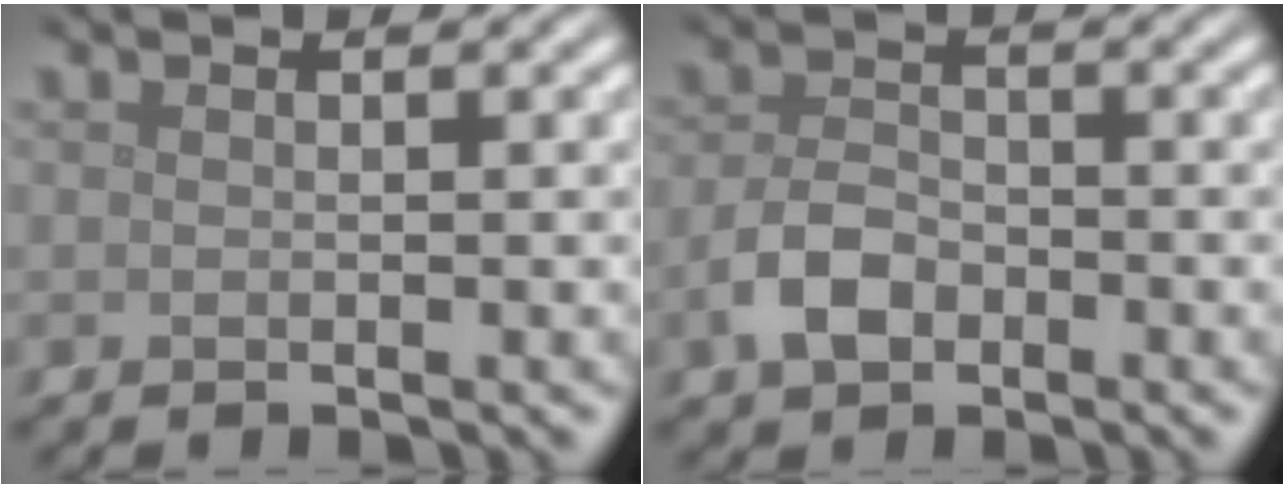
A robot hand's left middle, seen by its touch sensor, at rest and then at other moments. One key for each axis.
{"total": 3.2, "fx": -1.5, "fy": 2.0, "fz": 1.9, "tx": -0.038, "ty": 0.003, "tz": -0.035}